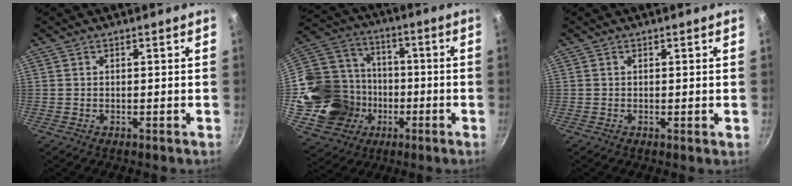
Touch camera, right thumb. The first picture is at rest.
{"total": 21.2, "force": [-4.4, 18.0, 10.2], "torque": [-0.187, 0.048, -0.058]}
{"total": 0.0}